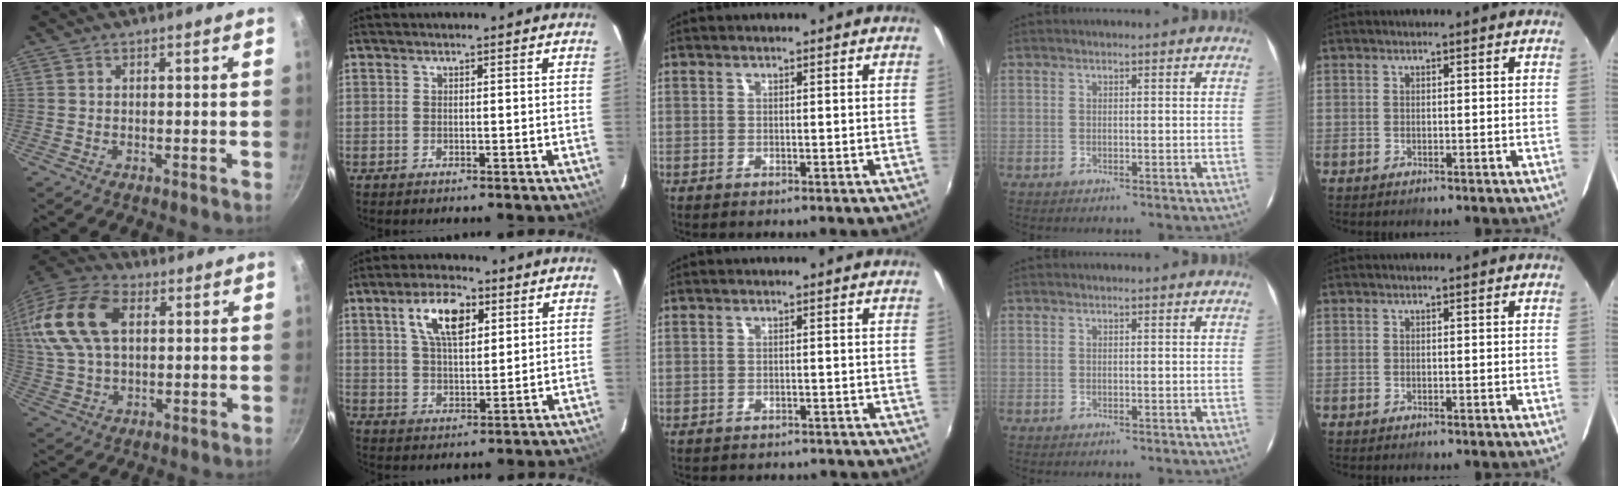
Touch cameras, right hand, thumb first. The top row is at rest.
{"thumb": {"total": 20.6, "force": [5.3, 12.9, 15.1], "torque": [-0.307, 0.019, 0.091]}, "index": {"total": 9.9, "force": [4.3, 4.3, 7.8], "torque": [-0.143, 0.019, 0.077]}, "middle": {"total": 8.6, "force": [-7.8, 2.4, 2.7], "torque": [-0.063, -0.010, -0.099]}}